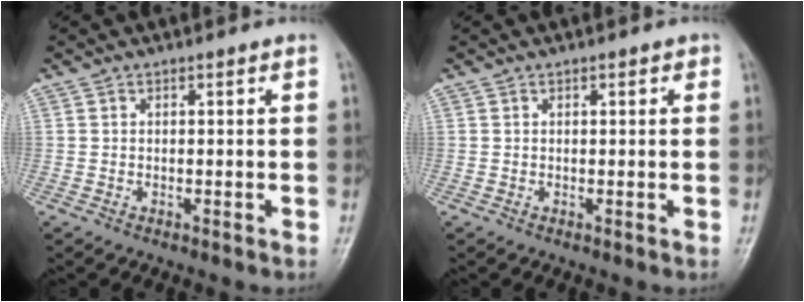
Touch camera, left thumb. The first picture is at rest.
{"total": 1.3, "force": [0.6, 0.7, 0.9], "torque": [-0.009, 0.001, 0.005]}